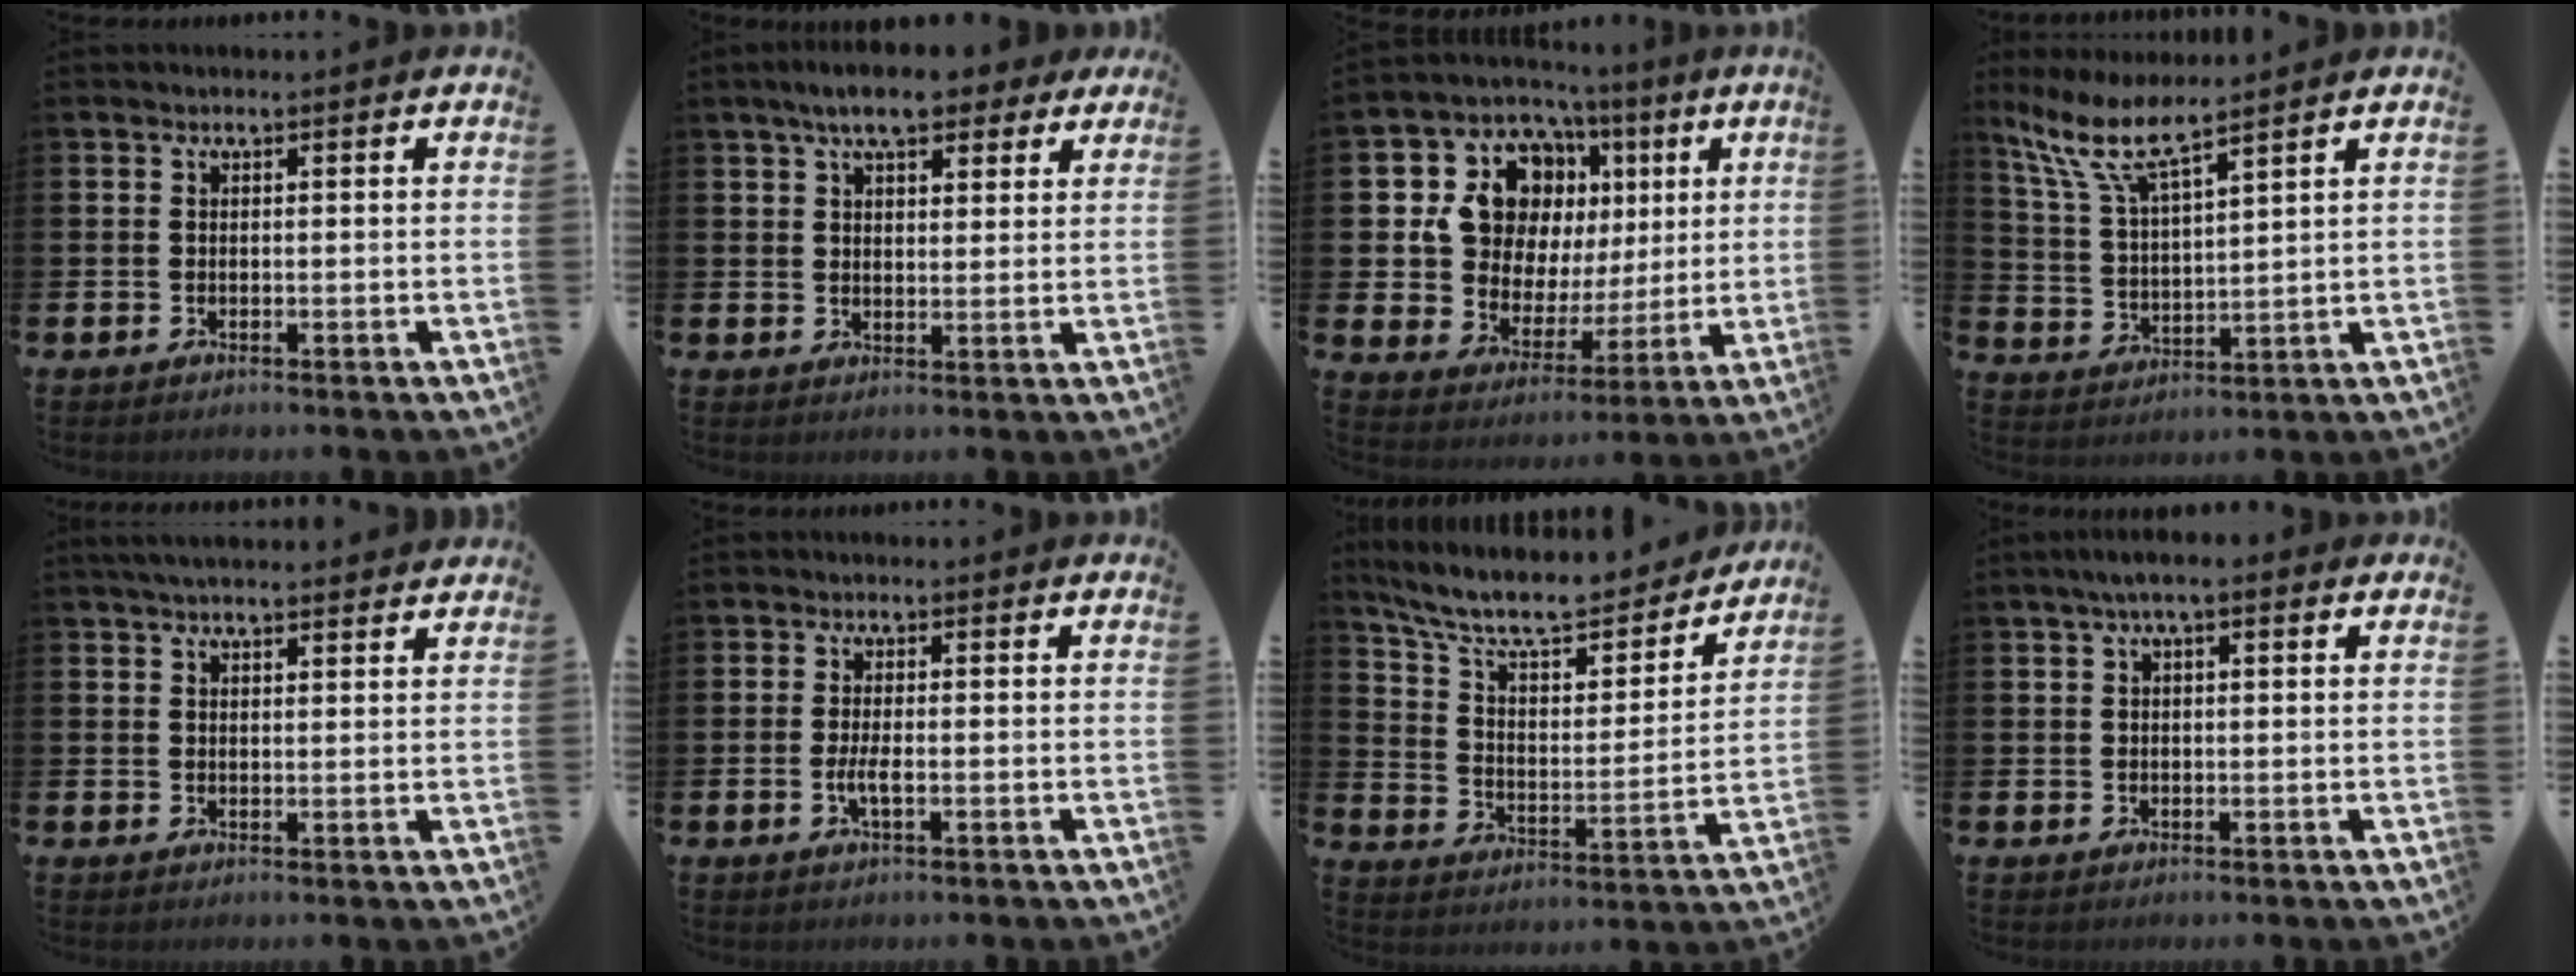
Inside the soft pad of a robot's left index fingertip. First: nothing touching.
{"total": 7.6, "force": [6.1, 2.6, 3.6], "torque": [-0.070, -0.011, 0.107]}
{"total": 12.6, "force": [4.9, 10.0, 5.9], "torque": [-0.167, -0.020, 0.096]}
{"total": 8.5, "force": [7.0, 1.4, 4.5], "torque": [-0.117, -0.024, 0.125]}
{"total": 3.6, "force": [3.4, 0.5, 1.0], "torque": [-0.021, -0.009, 0.061]}
{"total": 2.2, "force": [-0.5, 0.6, 2.1], "torque": [-0.045, 0.003, -0.008]}
{"total": 9.8, "force": [8.7, 2.6, 3.7], "torque": [-0.104, -0.060, 0.146]}
{"total": 3.0, "force": [1.7, 1.0, 2.3], "torque": [-0.035, 0.004, 0.026]}